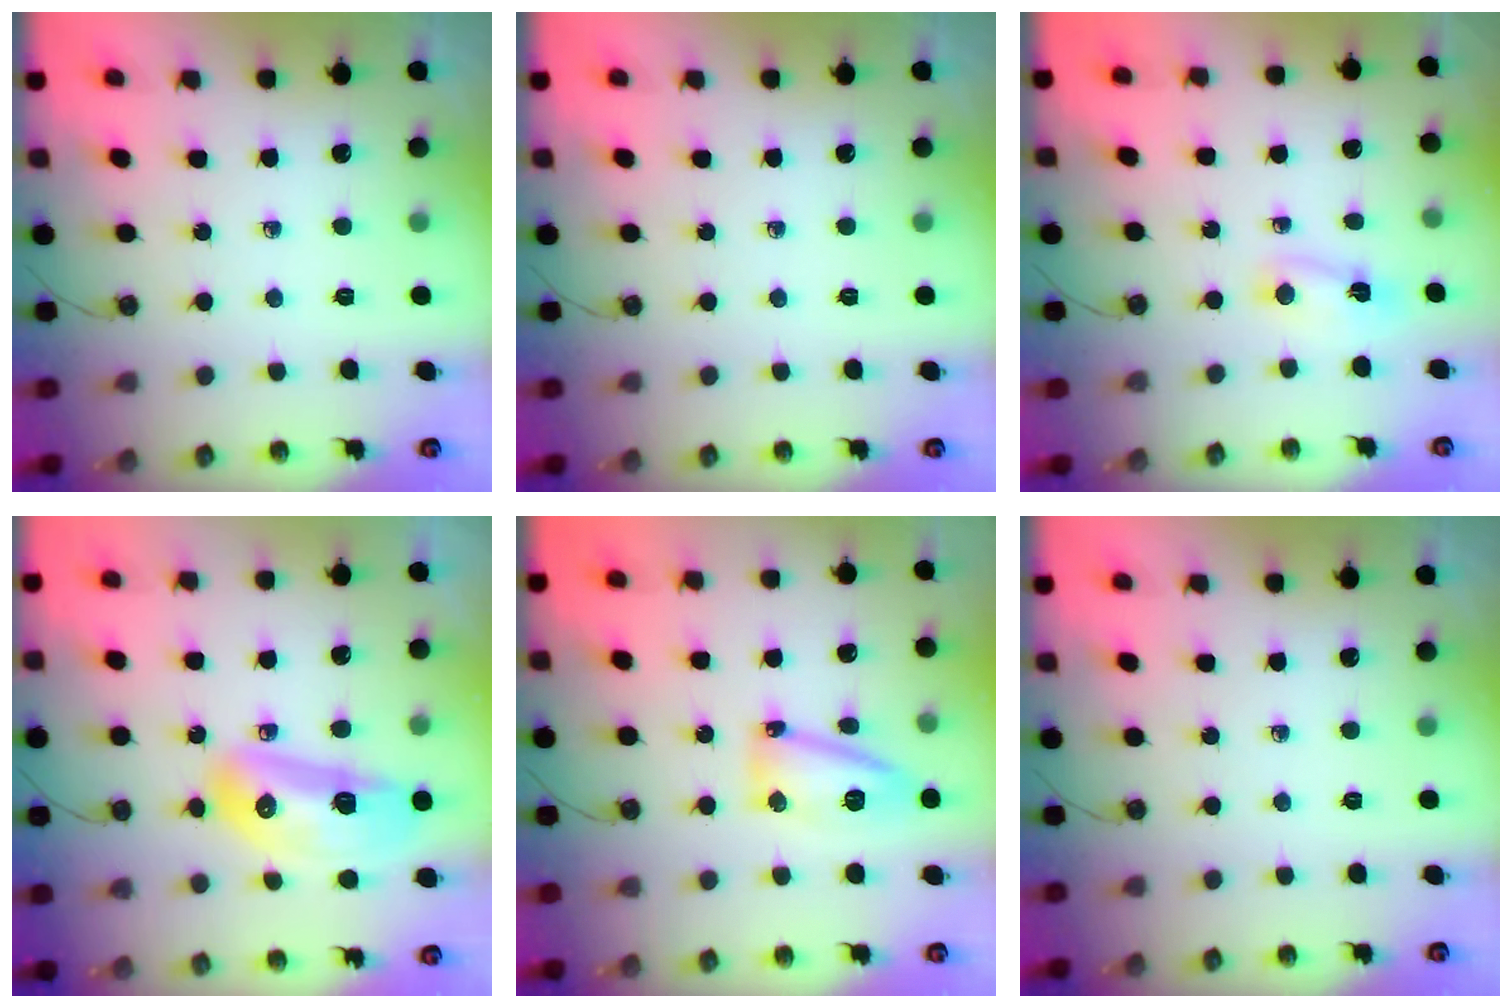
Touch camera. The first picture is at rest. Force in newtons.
{"total": 0.0}
{"total": 2.4, "press": 2.3, "slide": 0.6}
{"total": 15.1, "press": 14.9, "slide": 2.5}
{"total": 11.0, "press": 10.9, "slide": 0.8}
{"total": 0.0}